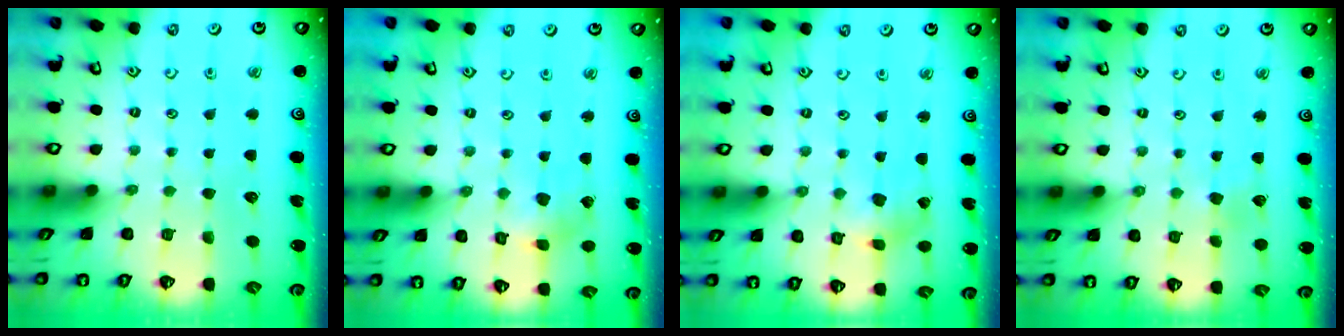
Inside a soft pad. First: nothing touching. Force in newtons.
{"total": 2.9, "press": 2.9, "slide": 0.3}
{"total": 1.6, "press": 1.5, "slide": 0.4}
{"total": 2.8, "press": 2.8, "slide": 0.3}